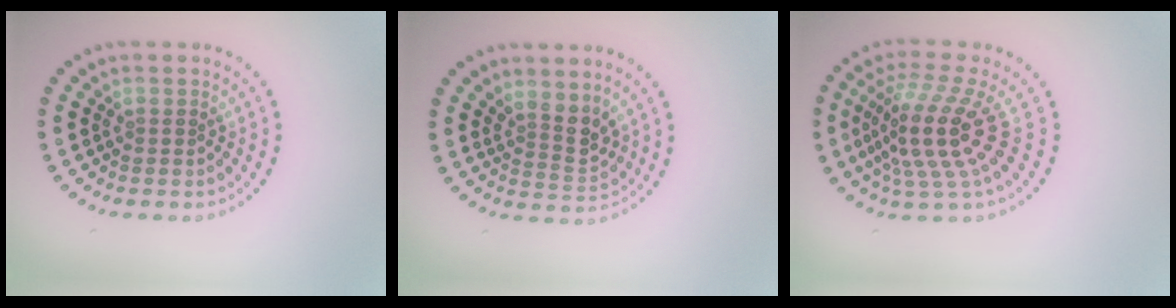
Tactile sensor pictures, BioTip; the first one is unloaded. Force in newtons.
{"total": 2.7, "press": 2.0, "slide": 1.8}
{"total": 5.4, "press": 4.0, "slide": 3.7}